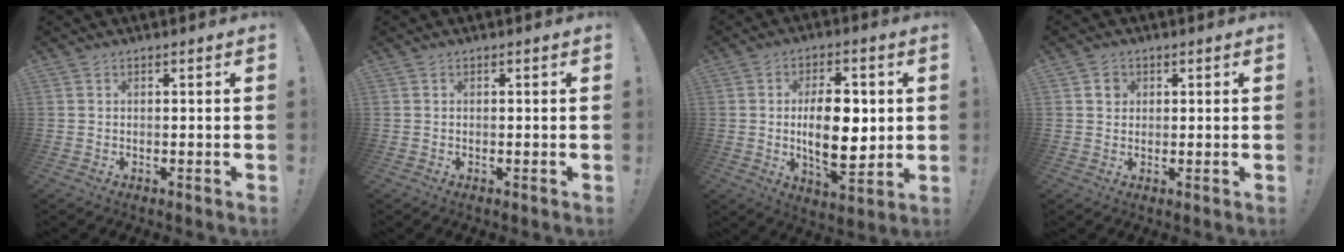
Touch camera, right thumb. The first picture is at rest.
{"total": 0.0}
{"total": 15.3, "force": [0.4, 7.8, 13.2], "torque": [-0.214, -0.009, 0.000]}
{"total": 2.8, "force": [0.8, 2.6, 0.8], "torque": [0.002, -0.001, 0.010]}